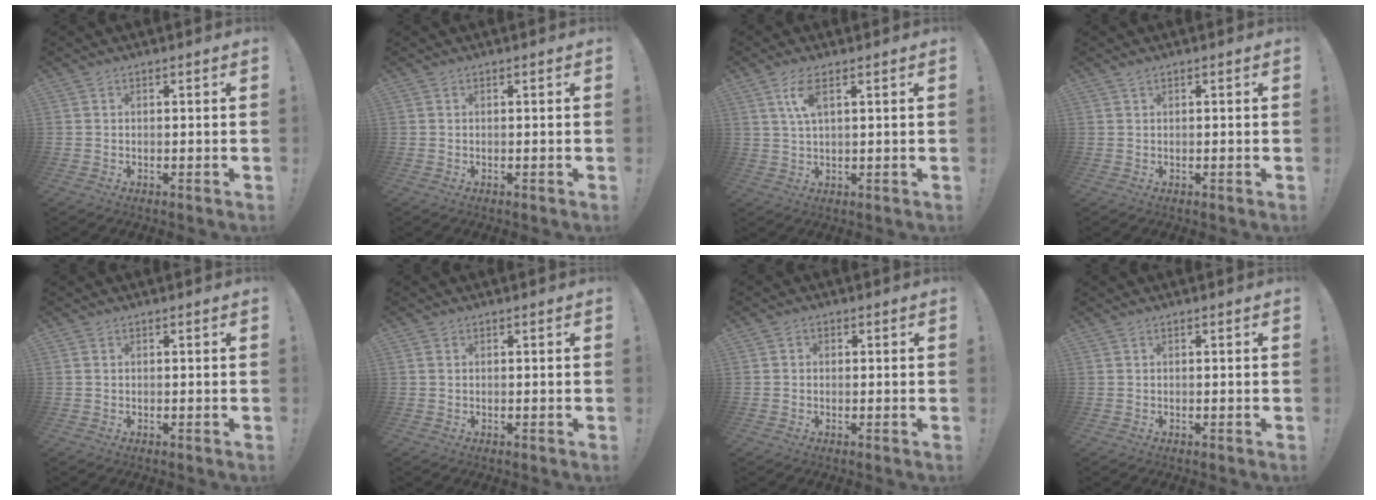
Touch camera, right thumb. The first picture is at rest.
{"total": 0.0}
{"total": 5.7, "force": [2.5, 1.9, 4.8], "torque": [-0.098, 0.003, 0.044]}
{"total": 0.7, "force": [0.6, 0.1, 0.4], "torque": [-0.001, -0.003, 0.009]}
{"total": 0.6, "force": [0.2, 0.5, 0.1], "torque": [-0.003, 0.004, 0.005]}
{"total": 0.8, "force": [0.4, 0.7, 0.2], "torque": [-0.005, 0.004, 0.008]}
{"total": 1.2, "force": [-0.3, 1.1, 0.5], "torque": [-0.008, 0.005, -0.005]}
{"total": 0.0}